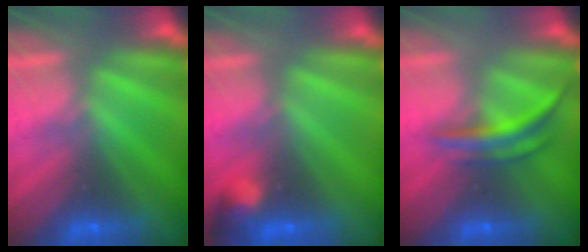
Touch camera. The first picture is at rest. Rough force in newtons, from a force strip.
{"total": 2.9}
{"total": 3.6}